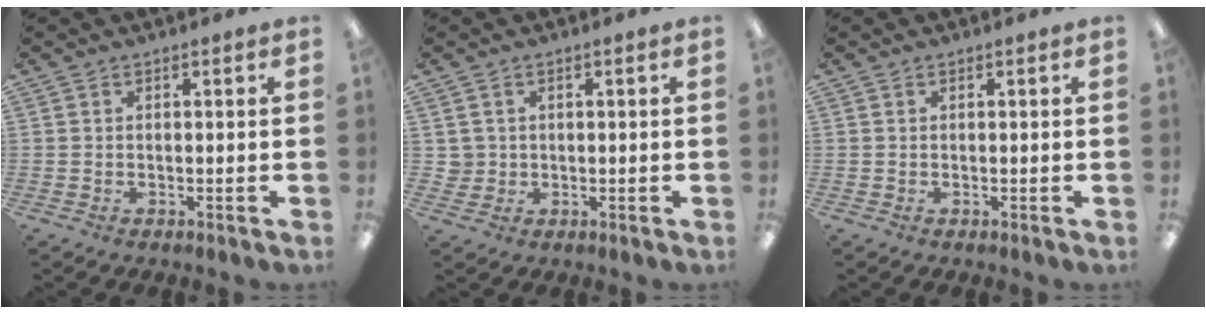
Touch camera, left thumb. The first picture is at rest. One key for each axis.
{"total": 2.7, "fx": 0.9, "fy": 2.5, "fz": 0.1, "tx": -0.012, "ty": 0.006, "tz": 0.015}
{"total": 0.0}